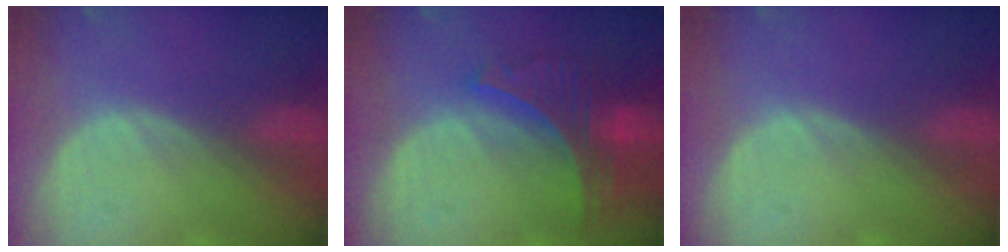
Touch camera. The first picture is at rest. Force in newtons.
{"total": 7.8, "press": 6.8, "slide": 3.8}
{"total": 0.0}